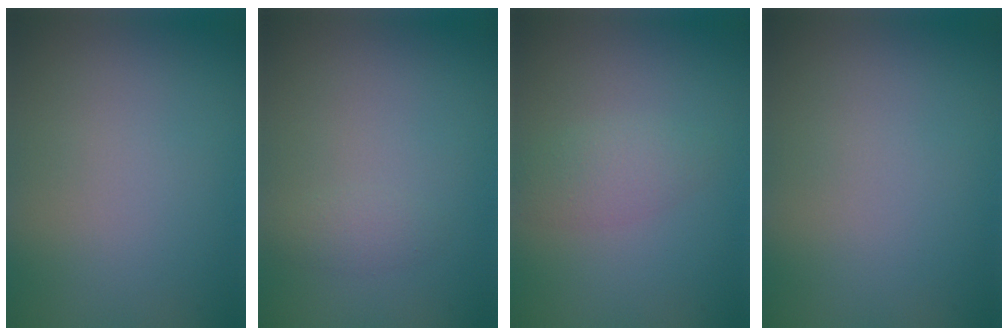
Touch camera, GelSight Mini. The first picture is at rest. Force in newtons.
{"total": 1.0, "press": 1.0, "slide": 0.1}
{"total": 1.8, "press": 1.8, "slide": 0.1}
{"total": 0.0}